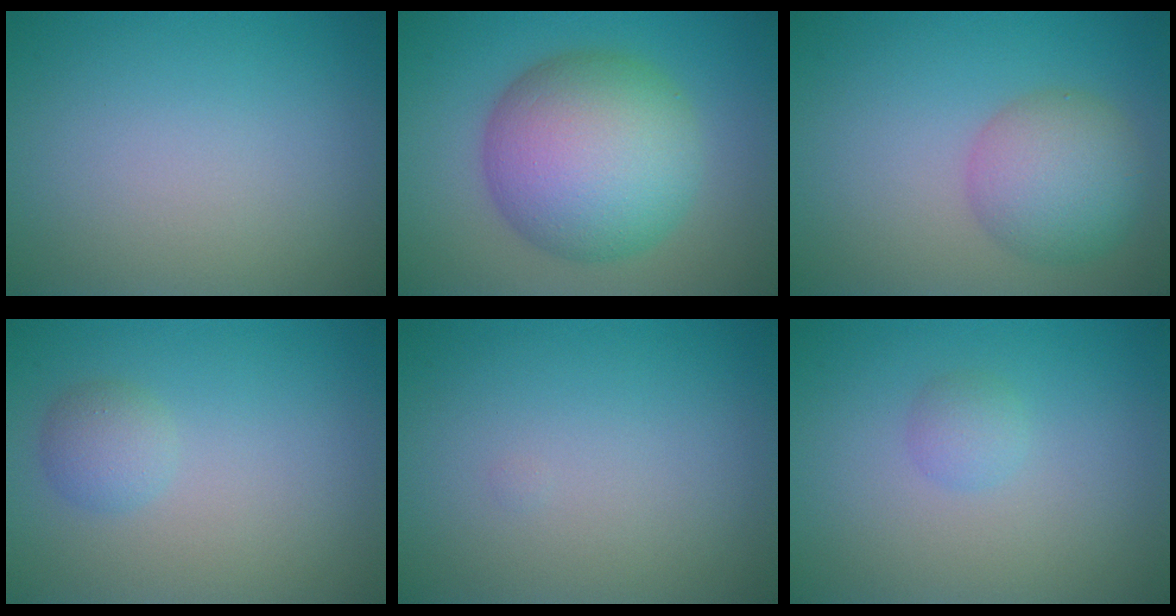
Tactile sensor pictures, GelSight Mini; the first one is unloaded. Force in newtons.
{"total": 11.3, "press": 11.3, "slide": 0.4}
{"total": 5.0, "press": 5.0, "slide": 0.2}
{"total": 1.7, "press": 1.7, "slide": 0.0}
{"total": 0.0}
{"total": 1.2, "press": 1.2, "slide": 0.1}